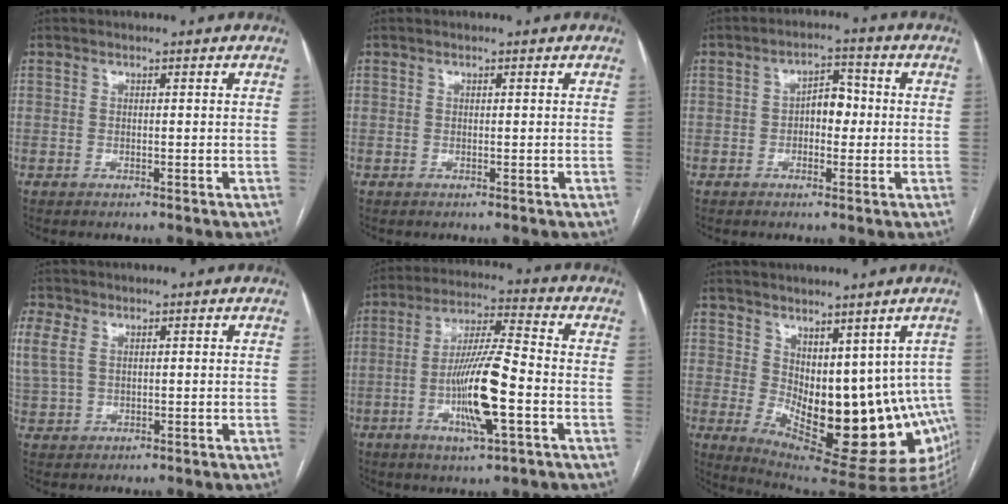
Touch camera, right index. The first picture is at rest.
{"total": 0.0}
{"total": 4.6, "force": [-0.3, 2.6, 3.8], "torque": [-0.057, 0.017, -0.007]}
{"total": 5.2, "force": [1.5, 3.6, 3.5], "torque": [-0.106, 0.020, 0.036]}
{"total": 12.9, "force": [-3.5, 1.4, 12.4], "torque": [-0.234, -0.003, -0.063]}
{"total": 18.2, "force": [-2.1, 8.6, 15.9], "torque": [-0.168, -0.002, -0.004]}